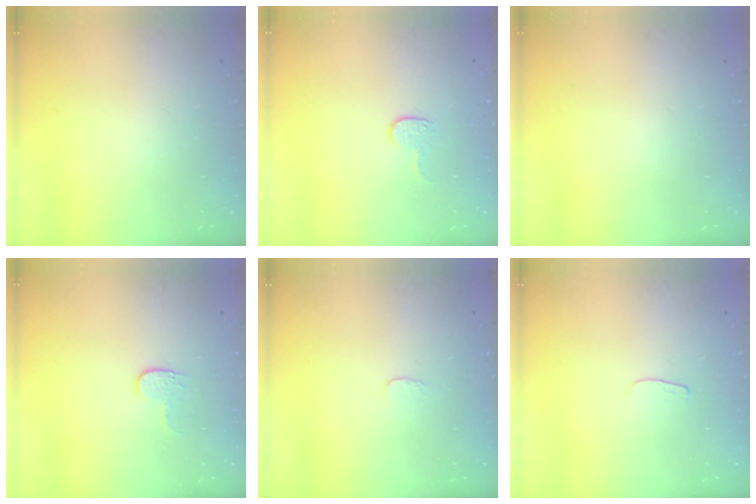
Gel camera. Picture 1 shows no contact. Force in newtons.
{"total": 3.9, "press": 3.9, "slide": 0.4}
{"total": 0.0}
{"total": 4.3, "press": 4.3, "slide": 0.5}
{"total": 2.6, "press": 2.6, "slide": 0.2}
{"total": 3.6, "press": 3.6, "slide": 0.4}